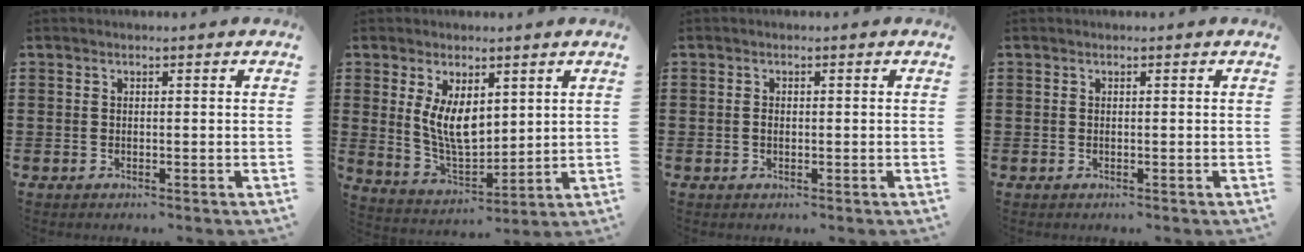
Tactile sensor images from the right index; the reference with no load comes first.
{"total": 7.2, "force": [2.4, 3.7, 5.6], "torque": [-0.114, -0.008, 0.043]}
{"total": 0.7, "force": [-0.2, 0.3, 0.6], "torque": [-0.014, 0.000, -0.003]}
{"total": 0.0}